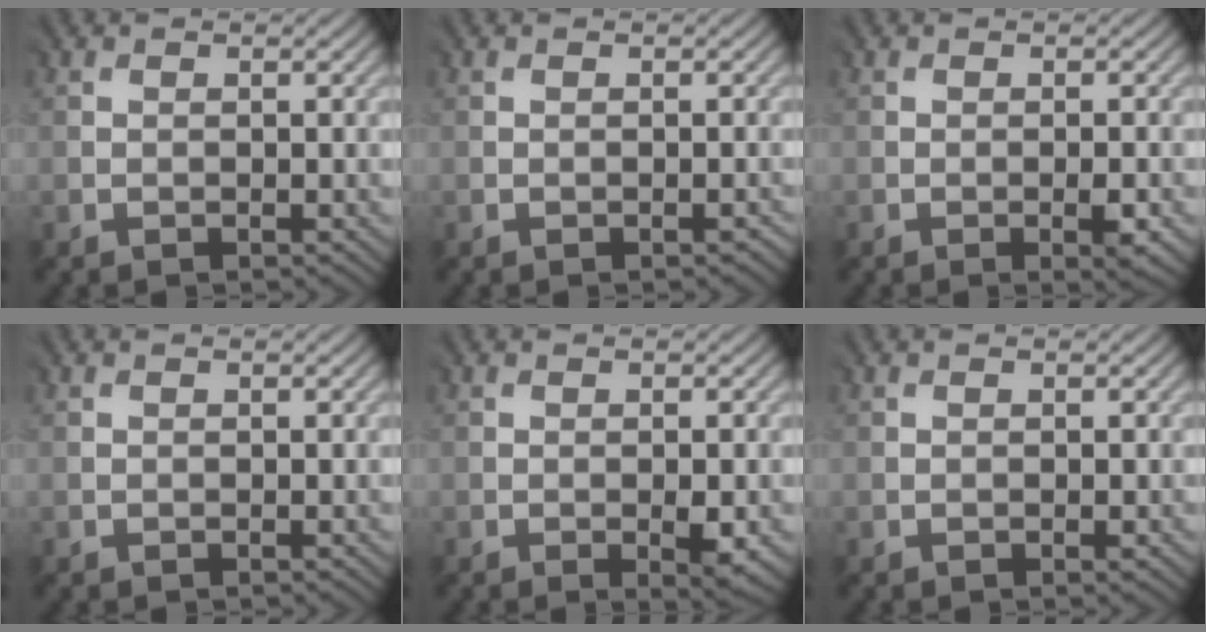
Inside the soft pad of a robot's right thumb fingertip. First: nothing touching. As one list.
[{"total": 0.5, "force": [-0.5, 0.0, 0.3], "torque": [-0.003, -0.002, -0.004]}, {"total": 2.3, "force": [-0.9, 0.5, 2.0], "torque": [-0.034, -0.006, -0.010]}, {"total": 0.0}, {"total": 2.9, "force": [-0.8, 1.1, 2.5], "torque": [-0.043, -0.008, -0.007]}, {"total": 0.5, "force": [0.0, 0.2, 0.5], "torque": [-0.006, -0.001, 0.002]}]